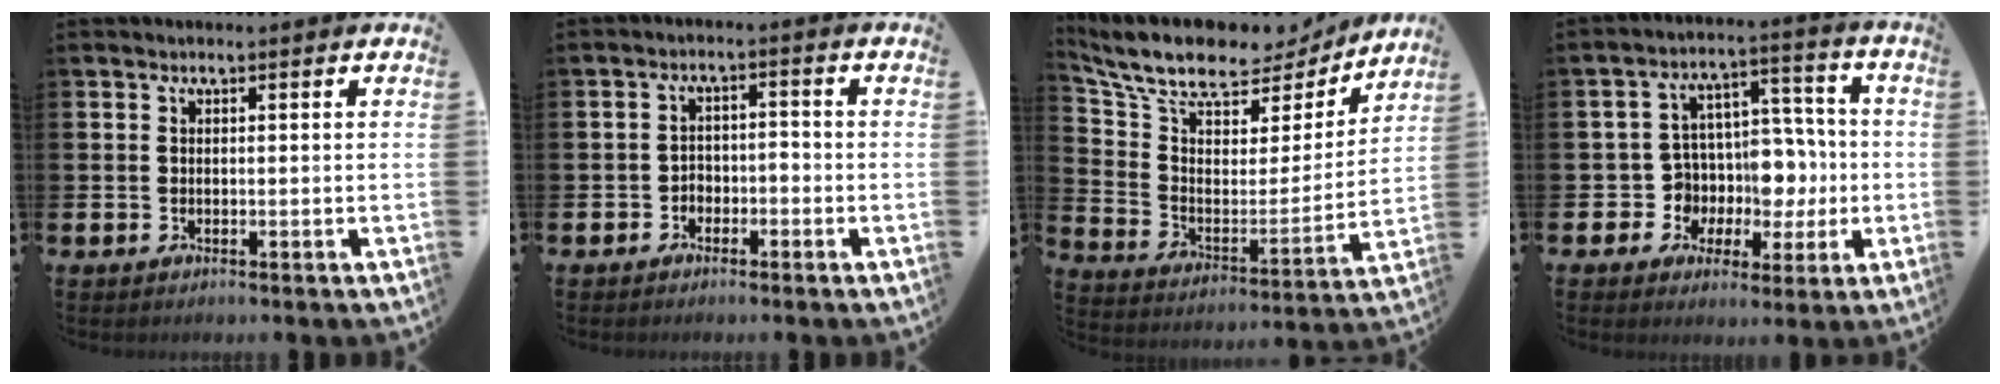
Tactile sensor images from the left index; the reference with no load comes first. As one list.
[{"total": 2.2, "force": [-1.7, 1.4, 0.6], "torque": [-0.023, 0.008, -0.037]}, {"total": 10.6, "force": [9.2, 3.8, 3.5], "torque": [-0.117, -0.060, 0.159]}, {"total": 7.9, "force": [-0.5, 7.3, 2.9], "torque": [-0.077, -0.003, -0.001]}]